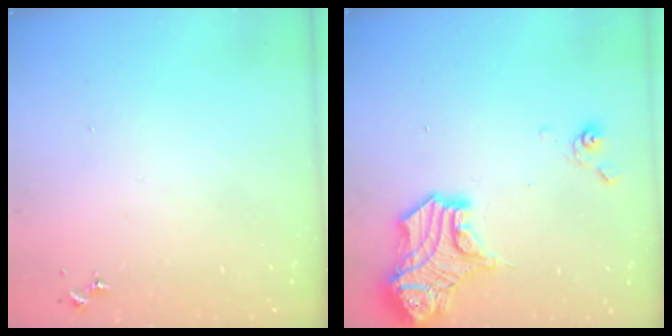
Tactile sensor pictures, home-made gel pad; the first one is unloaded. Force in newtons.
{"total": 17.0, "press": 16.9, "slide": 1.4}